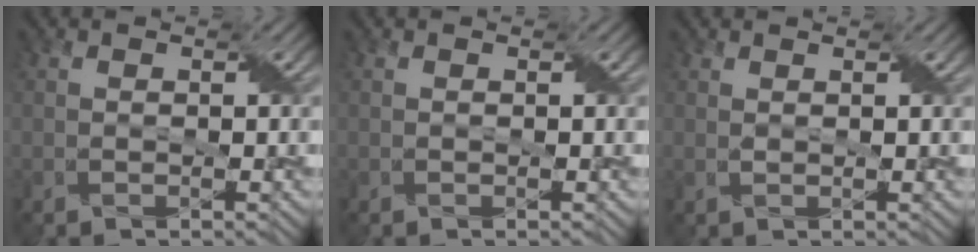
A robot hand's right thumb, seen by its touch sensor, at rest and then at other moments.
{"total": 0.0}
{"total": 0.5, "force": [0.5, 0.1, 0.1], "torque": [-0.005, 0.000, 0.007]}